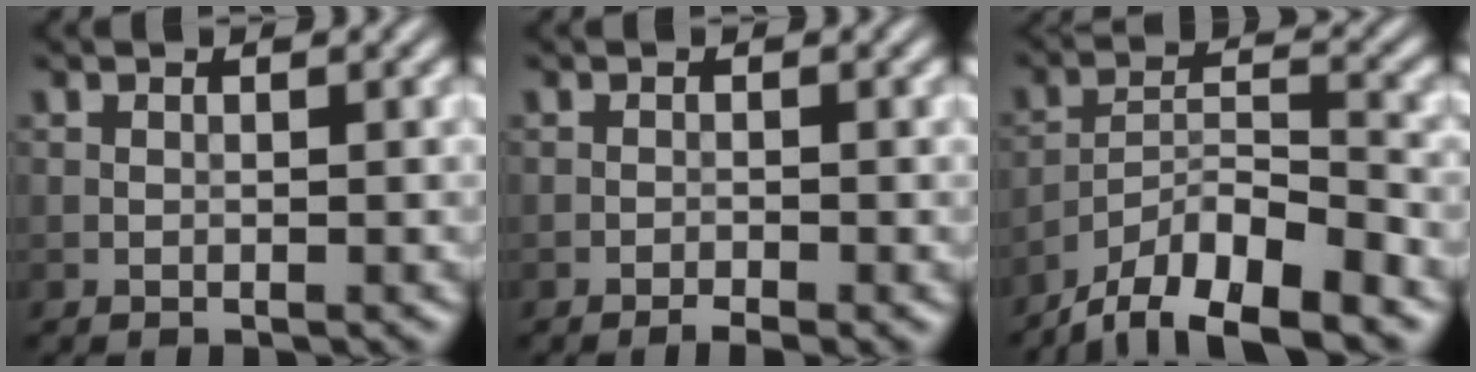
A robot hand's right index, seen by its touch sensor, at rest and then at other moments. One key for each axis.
{"total": 1.3, "fx": -0.9, "fy": 0.2, "fz": 1.0, "tx": -0.016, "ty": 0.002, "tz": -0.014}
{"total": 9.7, "fx": -7.5, "fy": 2.7, "fz": 5.4, "tx": -0.085, "ty": 0.004, "tz": -0.135}